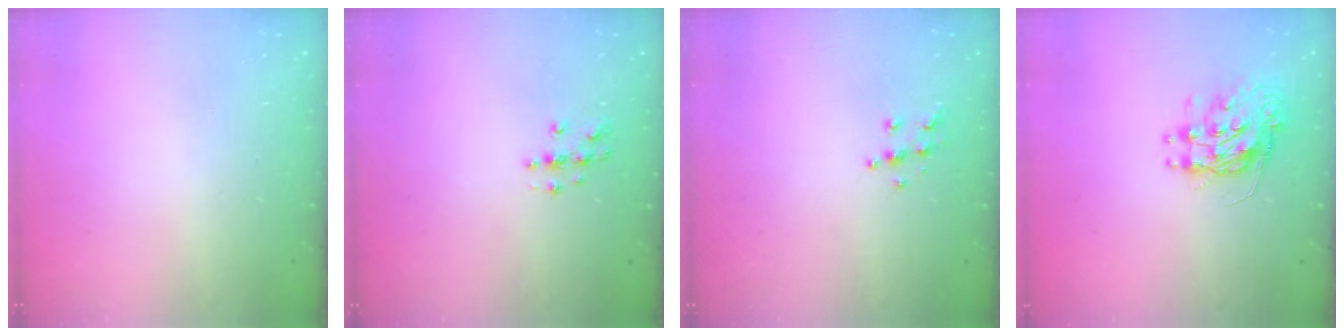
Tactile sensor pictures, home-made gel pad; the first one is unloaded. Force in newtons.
{"total": 3.8, "press": 3.8, "slide": 0.4}
{"total": 5.9, "press": 5.9, "slide": 0.5}
{"total": 9.6, "press": 9.6, "slide": 0.4}